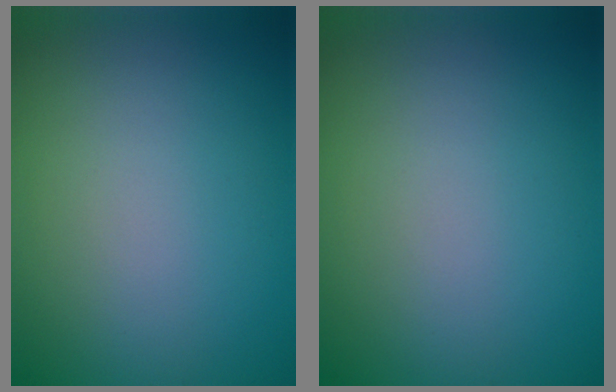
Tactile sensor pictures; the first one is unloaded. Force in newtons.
{"total": 0.0}